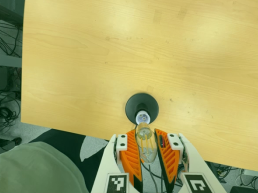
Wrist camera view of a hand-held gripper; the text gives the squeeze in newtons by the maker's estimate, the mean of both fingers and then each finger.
{"total": 20.8, "left": 23.6, "right": 18.0}